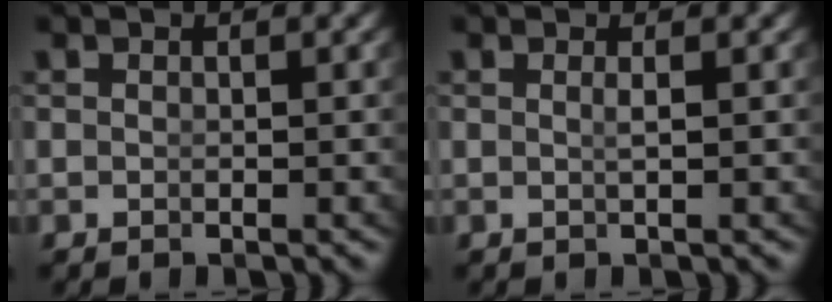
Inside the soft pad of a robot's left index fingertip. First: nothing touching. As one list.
[{"total": 0.9, "force": [0.0, -0.8, 0.5], "torque": [-0.012, -0.011, 0.006]}]